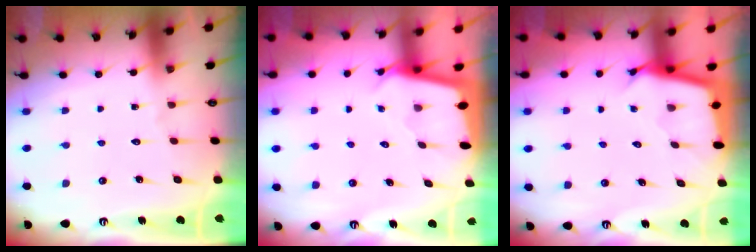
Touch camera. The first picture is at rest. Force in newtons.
{"total": 2.4, "press": 2.4, "slide": 0.1}
{"total": 2.7, "press": 2.7, "slide": 0.1}